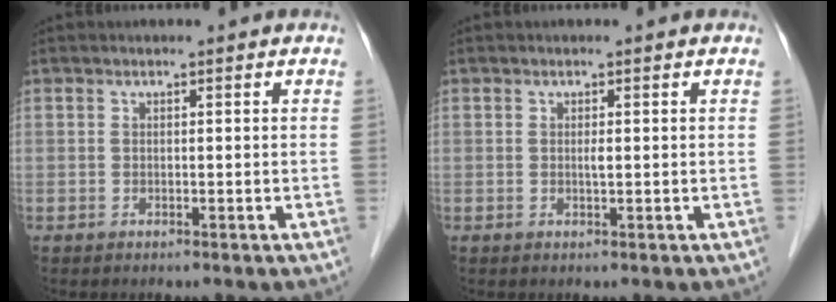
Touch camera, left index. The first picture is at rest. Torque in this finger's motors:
{"motor_torque": [0.28, 0.23, 0.03, 0.01]}